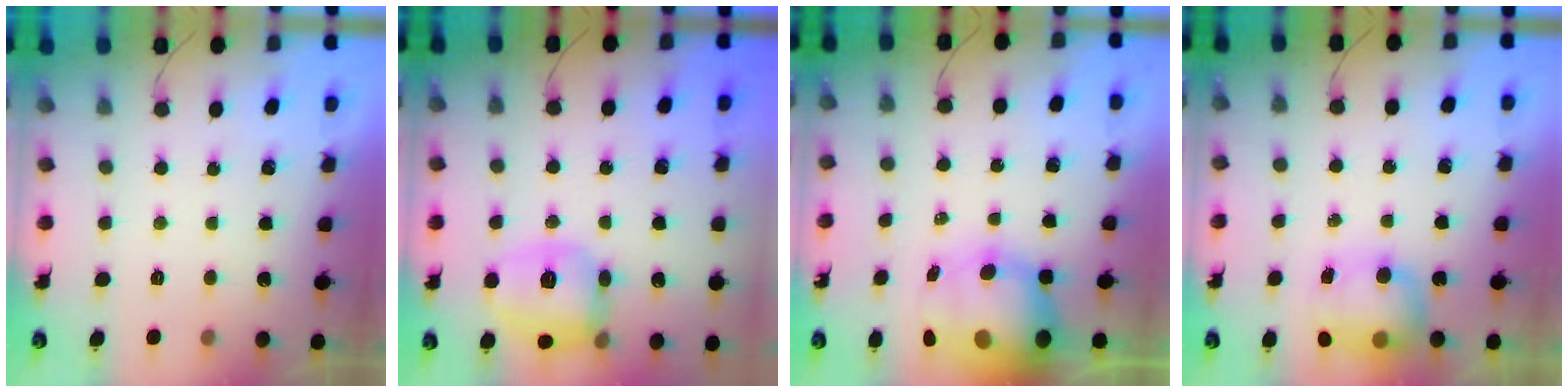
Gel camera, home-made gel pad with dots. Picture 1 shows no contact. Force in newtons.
{"total": 15.6, "press": 15.5, "slide": 1.3}
{"total": 13.3, "press": 12.9, "slide": 3.4}
{"total": 10.5, "press": 8.5, "slide": 6.1}